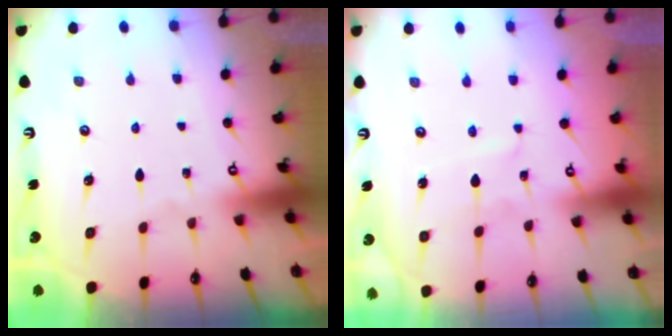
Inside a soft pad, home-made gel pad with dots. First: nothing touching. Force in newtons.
{"total": 2.5, "press": 2.5, "slide": 0.3}